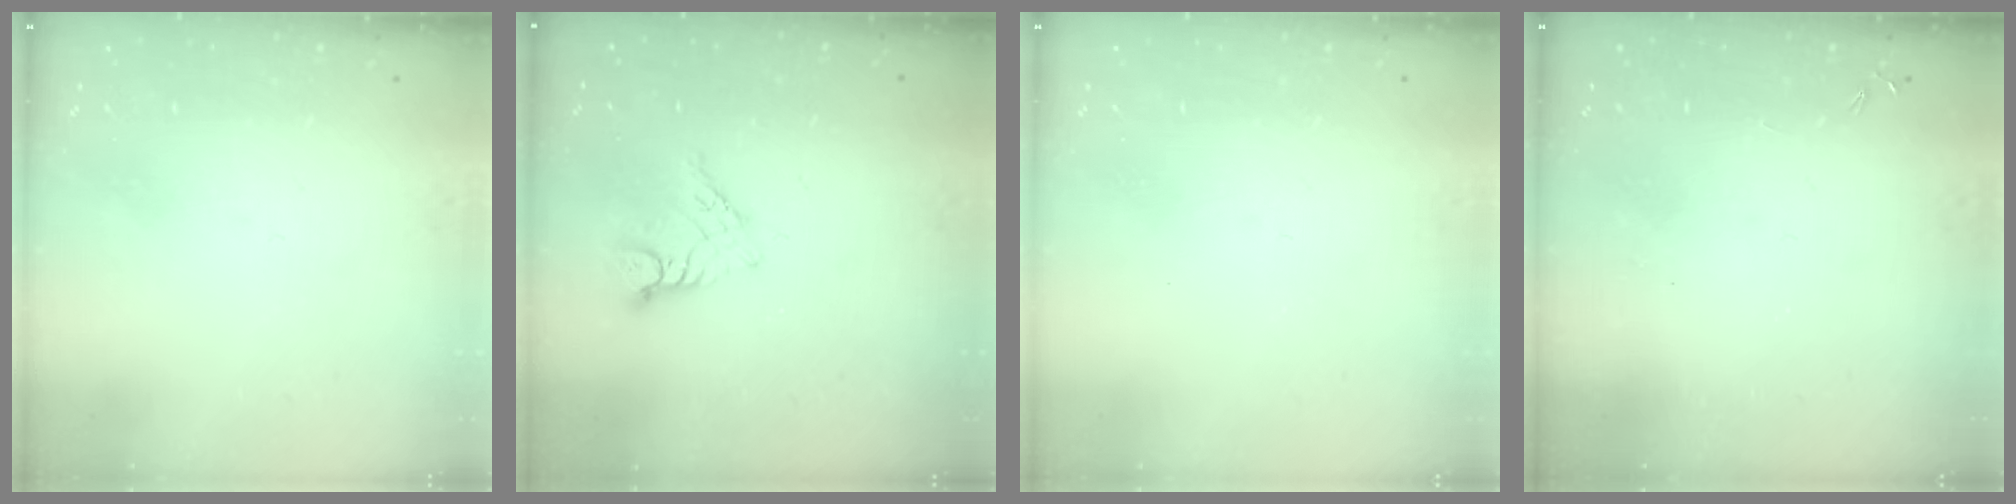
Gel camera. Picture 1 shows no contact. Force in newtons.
{"total": 8.8, "press": 8.8, "slide": 0.6}
{"total": 0.0}
{"total": 0.0}